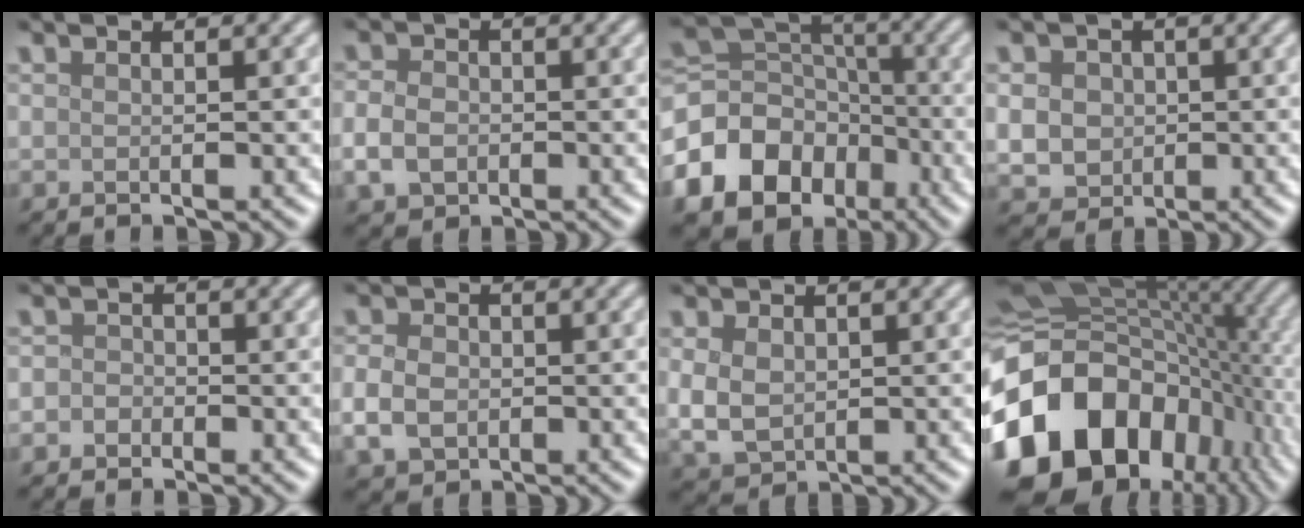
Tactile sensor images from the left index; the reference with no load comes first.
{"total": 3.3, "force": [-0.9, 2.6, 1.9], "torque": [-0.041, -0.003, -0.022]}
{"total": 13.8, "force": [-6.8, 10.9, 4.9], "torque": [-0.128, -0.023, -0.126]}
{"total": 3.5, "force": [0.0, 3.1, 1.6], "torque": [-0.037, -0.002, -0.001]}
{"total": 1.6, "force": [-0.4, 1.5, 0.6], "torque": [0.010, 0.004, -0.019]}
{"total": 3.7, "force": [-0.7, 2.9, 2.2], "torque": [-0.050, -0.004, -0.017]}
{"total": 3.6, "force": [0.3, 2.8, 2.3], "torque": [-0.056, -0.003, 0.010]}
{"total": 17.9, "force": [-5.7, 12.4, 11.6], "torque": [-0.239, -0.011, -0.101]}